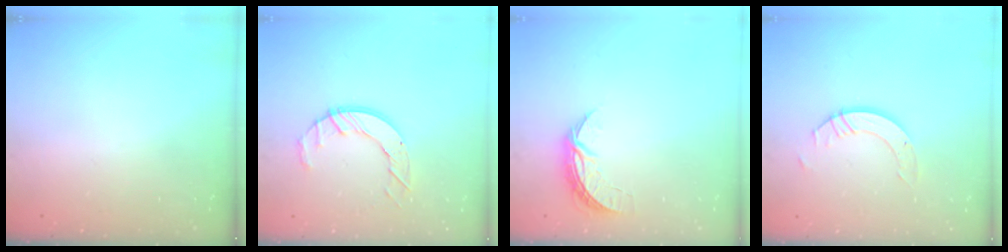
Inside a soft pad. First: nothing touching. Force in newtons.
{"total": 7.4, "press": 7.4, "slide": 0.5}
{"total": 6.6, "press": 6.5, "slide": 0.4}
{"total": 6.0, "press": 6.0, "slide": 0.4}